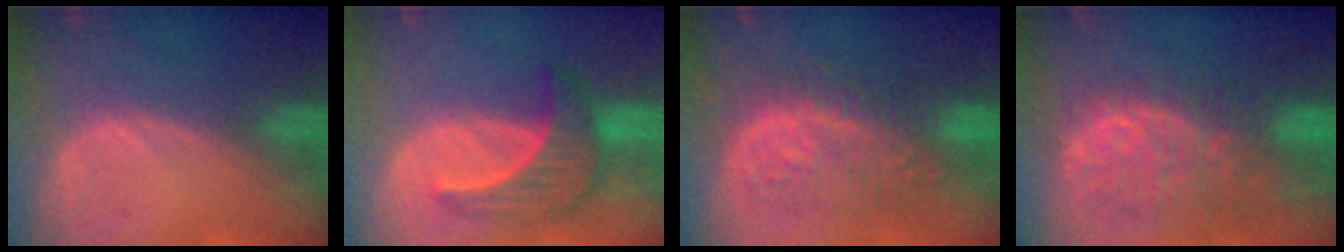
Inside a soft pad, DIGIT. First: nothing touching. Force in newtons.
{"total": 6.6, "press": 6.6, "slide": 0.9}
{"total": 9.2, "press": 9.2, "slide": 0.0}
{"total": 11.3, "press": 9.6, "slide": 5.8}